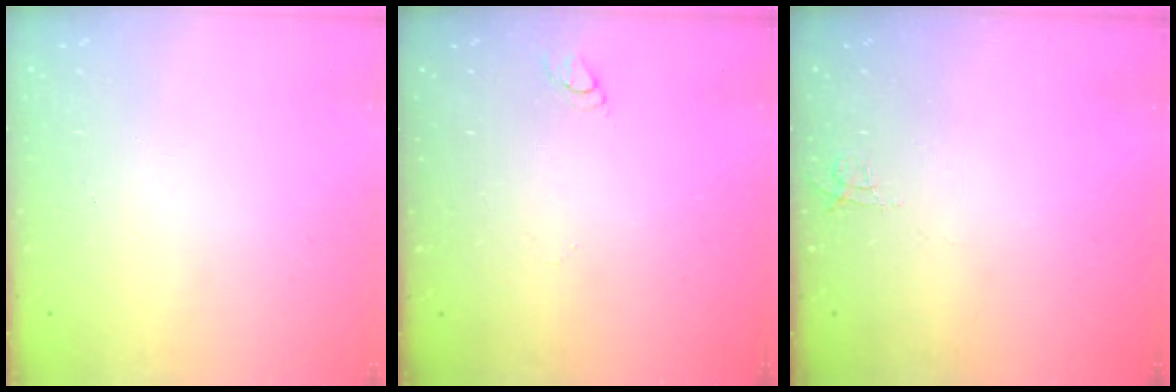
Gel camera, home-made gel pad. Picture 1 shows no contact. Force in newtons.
{"total": 3.0, "press": 3.0, "slide": 0.3}
{"total": 2.9, "press": 2.9, "slide": 0.3}